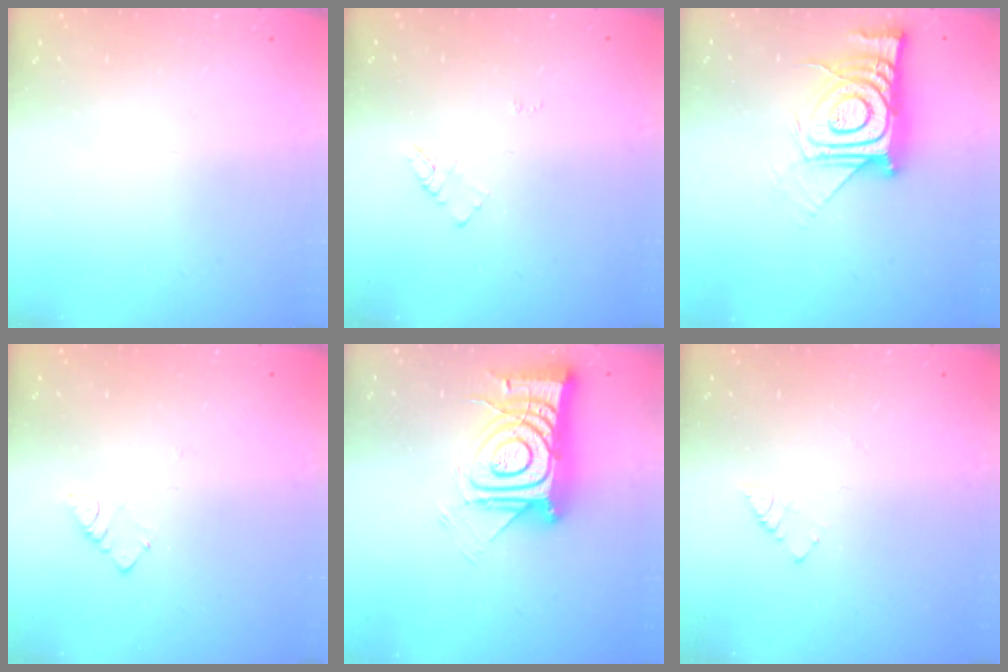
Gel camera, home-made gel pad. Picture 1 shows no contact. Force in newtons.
{"total": 3.8, "press": 3.8, "slide": 0.4}
{"total": 15.2, "press": 15.1, "slide": 1.1}
{"total": 3.2, "press": 3.2, "slide": 0.3}
{"total": 16.3, "press": 16.3, "slide": 1.5}
{"total": 3.9, "press": 3.9, "slide": 0.4}